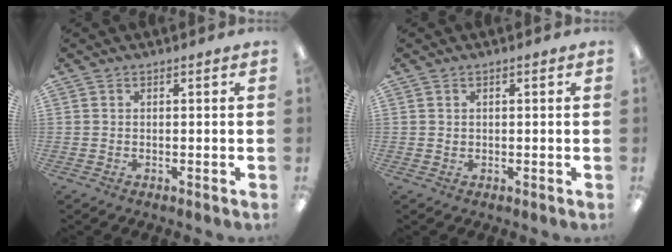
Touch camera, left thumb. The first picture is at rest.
{"total": 0.5, "force": [0.3, 0.4, 0.2], "torque": [-0.003, 0.004, 0.004]}